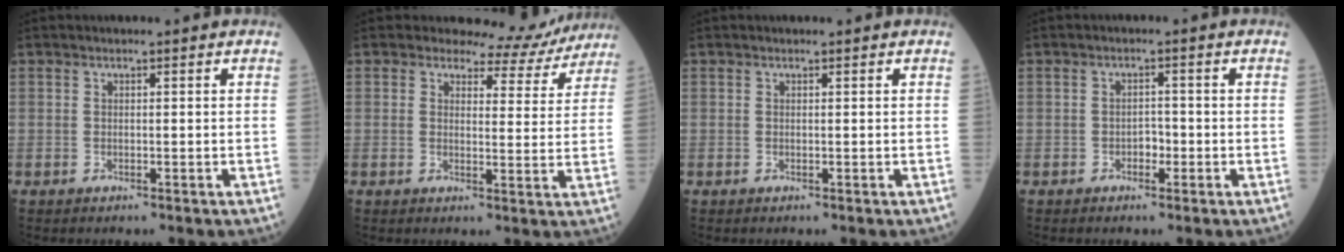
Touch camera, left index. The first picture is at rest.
{"total": 7.3, "force": [6.9, 2.6, -0.2], "torque": [0.011, -0.020, 0.067]}
{"total": 0.0}
{"total": 1.7, "force": [-0.8, 1.1, 1.1], "torque": [-0.012, 0.005, -0.015]}